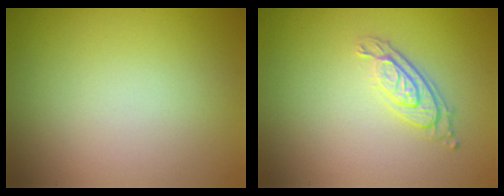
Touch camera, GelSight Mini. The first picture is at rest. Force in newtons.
{"total": 3.0, "press": 2.1, "slide": 2.1}